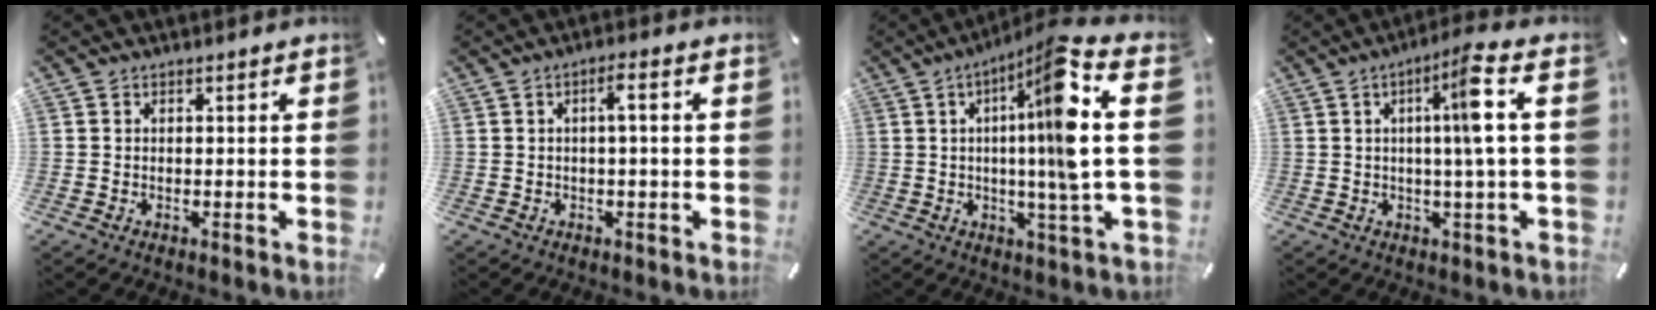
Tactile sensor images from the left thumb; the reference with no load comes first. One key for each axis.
{"total": 3.6, "fx": 0.3, "fy": 0.5, "fz": 3.5, "tx": -0.068, "ty": 0.007, "tz": 0.001}
{"total": 15.6, "fx": 3.0, "fy": -0.8, "fz": 15.3, "tx": -0.250, "ty": -0.026, "tz": 0.016}
{"total": 10.0, "fx": 2.4, "fy": 0.1, "fz": 9.7, "tx": -0.162, "ty": -0.003, "tz": 0.027}